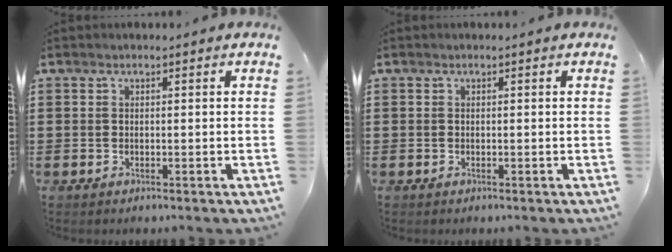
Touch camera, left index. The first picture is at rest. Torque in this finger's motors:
{"motor_torque": [0.11, 0.13, 0.00, 0.00]}